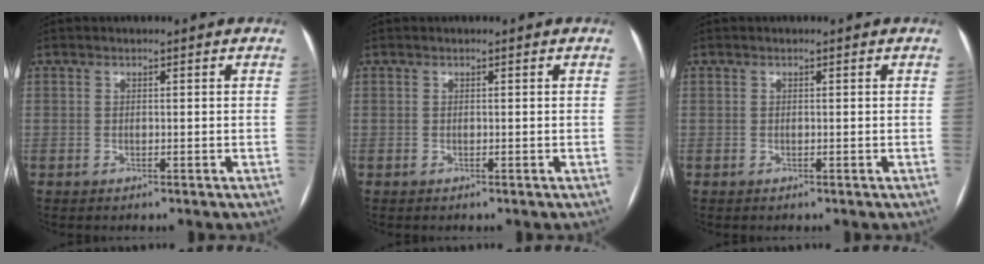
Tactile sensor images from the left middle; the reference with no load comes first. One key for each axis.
{"total": 0.0}
{"total": 0.0}